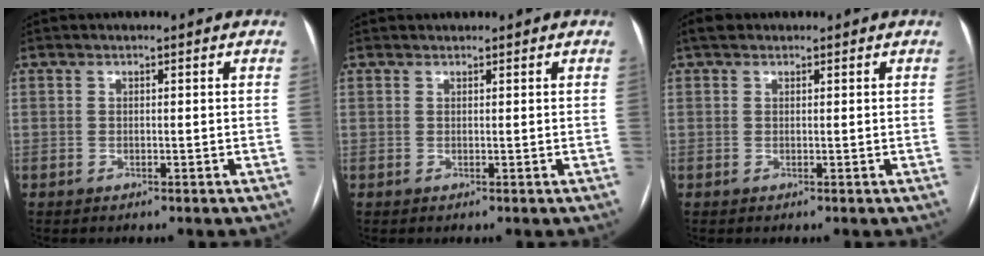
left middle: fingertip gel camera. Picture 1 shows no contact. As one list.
[{"total": 0.7, "force": [0.7, 0.3, 0.0], "torque": [-0.003, 0.010, 0.013]}, {"total": 1.6, "force": [1.2, 1.0, 0.6], "torque": [-0.014, 0.018, 0.018]}]